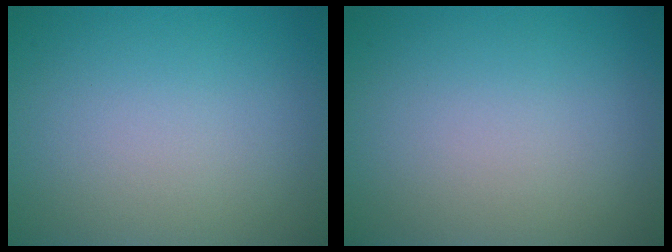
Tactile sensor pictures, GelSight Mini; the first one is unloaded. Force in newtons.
{"total": 0.0}